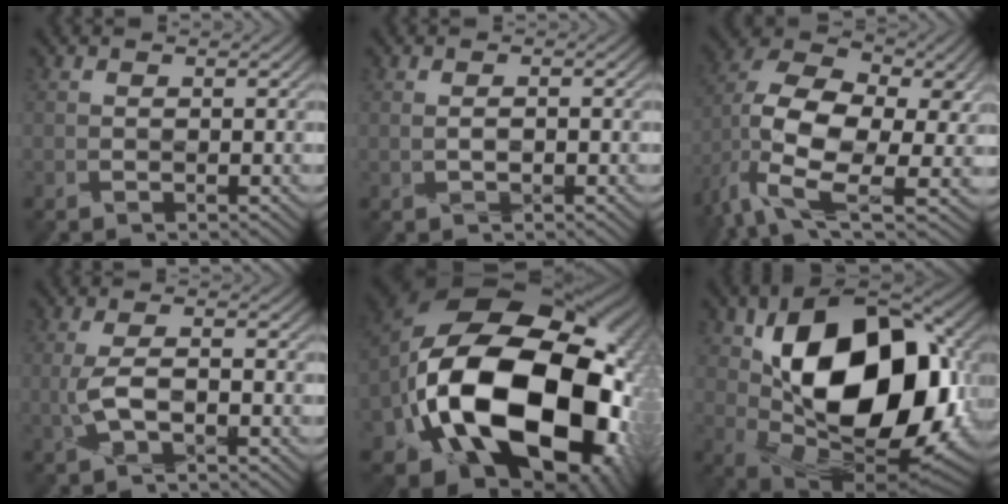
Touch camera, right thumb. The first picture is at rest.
{"total": 0.6, "force": [-0.2, 0.3, 0.5], "torque": [-0.009, 0.003, -0.001]}
{"total": 16.3, "force": [-3.1, 10.0, 12.4], "torque": [-0.277, 0.003, -0.058]}
{"total": 3.0, "force": [-1.0, 1.0, 2.7], "torque": [-0.066, 0.004, -0.021]}
{"total": 23.2, "force": [-4.7, 15.6, 16.5], "torque": [-0.346, -0.067, -0.042]}
{"total": 18.1, "force": [2.3, 11.3, 13.9], "torque": [-0.212, -0.003, 0.048]}